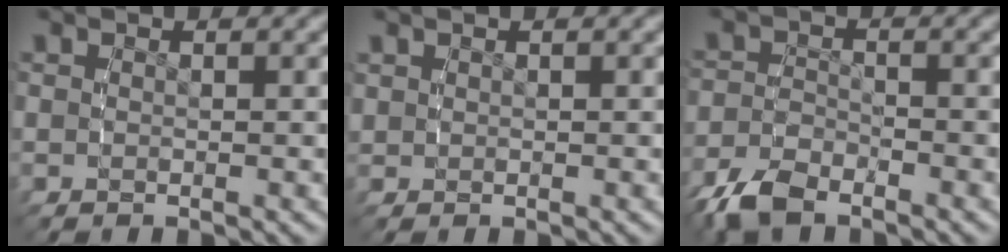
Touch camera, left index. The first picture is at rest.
{"total": 0.5, "force": [0.4, -0.1, -0.2], "torque": [0.006, -0.001, 0.010]}
{"total": 3.3, "force": [-2.7, 1.4, 1.4], "torque": [-0.030, -0.007, -0.048]}